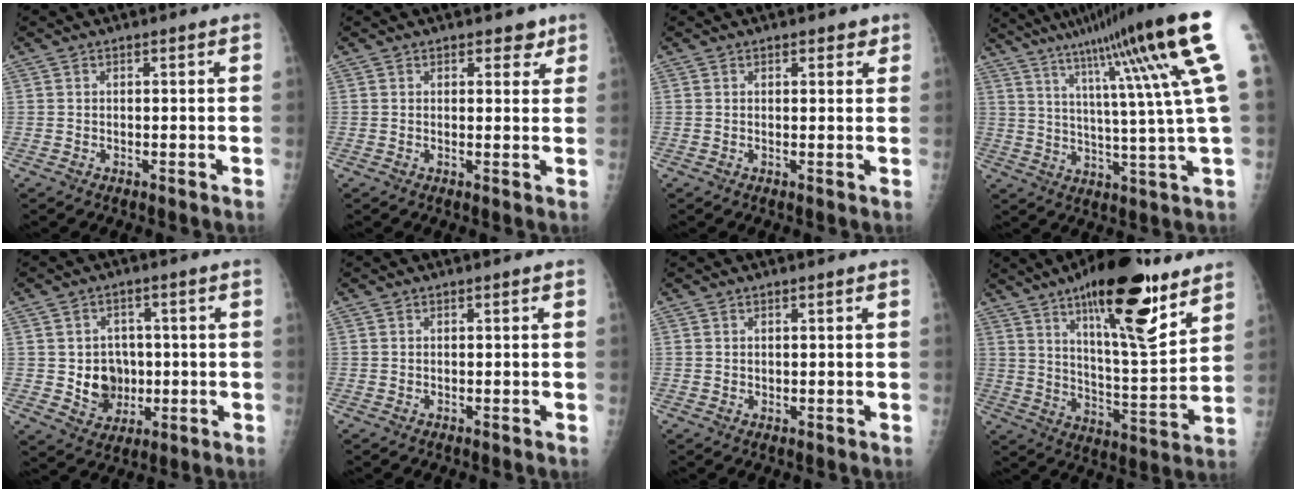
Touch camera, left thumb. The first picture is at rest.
{"total": 3.1, "force": [2.0, 1.7, 1.7], "torque": [0.000, -0.008, 0.023]}
{"total": 2.3, "force": [1.5, 1.1, 1.5], "torque": [-0.008, -0.005, 0.016]}
{"total": 23.0, "force": [11.2, 0.8, 20.1], "torque": [-0.300, -0.016, 0.160]}
{"total": 8.1, "force": [-0.4, 7.0, 4.0], "torque": [-0.023, 0.004, 0.004]}
{"total": 0.0}
{"total": 0.8, "force": [0.4, 0.4, 0.5], "torque": [-0.004, -0.003, 0.009]}
{"total": 21.9, "force": [13.3, 6.1, 16.4], "torque": [-0.227, -0.067, 0.211]}